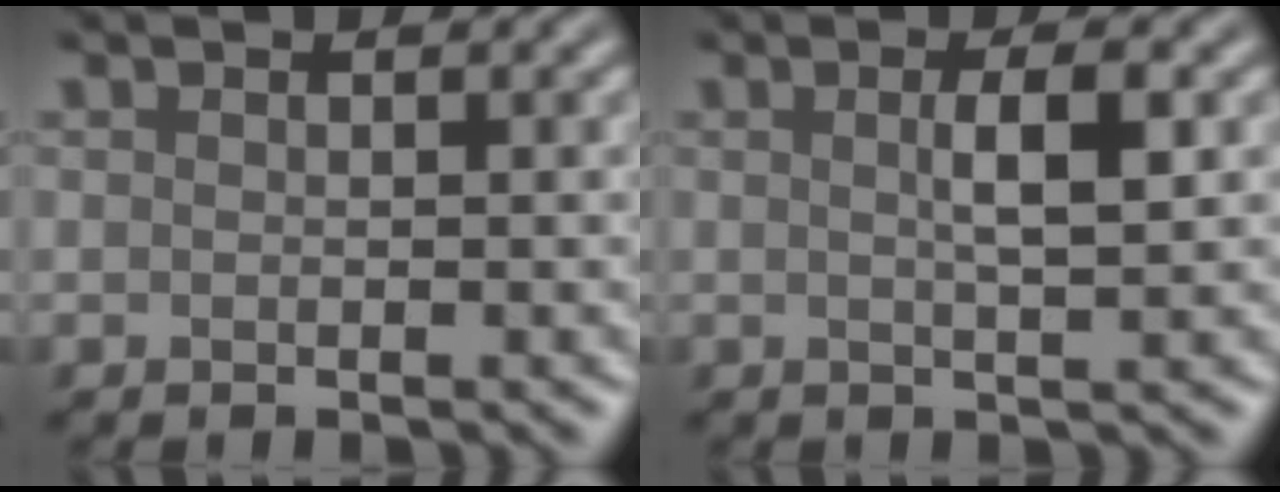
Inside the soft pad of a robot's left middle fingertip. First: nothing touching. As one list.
[{"total": 2.4, "force": [0.0, 0.3, 2.4], "torque": [-0.039, 0.008, 0.006]}]